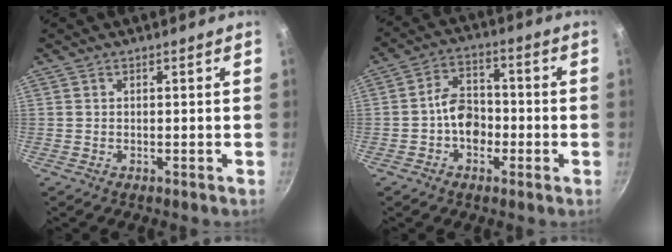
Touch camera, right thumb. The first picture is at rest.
{"total": 7.5, "force": [-1.7, 5.5, 4.8], "torque": [-0.048, 0.028, -0.036]}